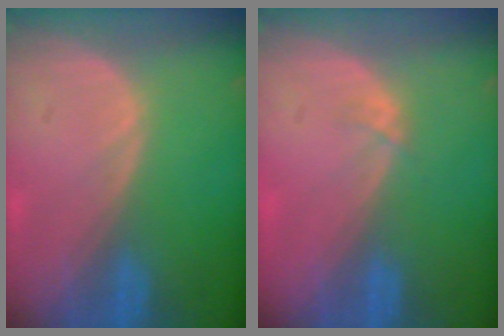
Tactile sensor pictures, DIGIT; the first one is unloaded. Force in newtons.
{"total": 1.2, "press": 0.9, "slide": 0.7}